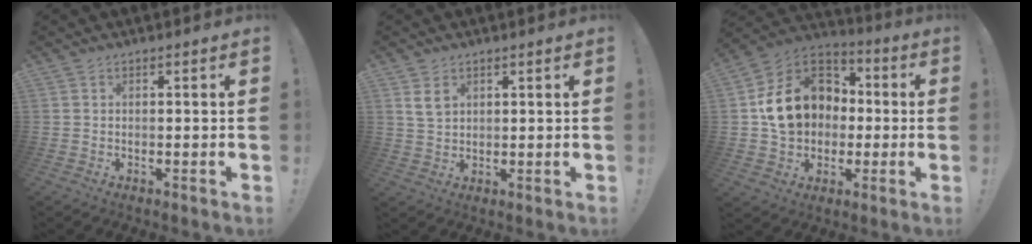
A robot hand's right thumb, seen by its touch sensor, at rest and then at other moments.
{"total": 4.4, "force": [2.3, 3.2, 2.1], "torque": [-0.023, -0.007, 0.042]}
{"total": 18.3, "force": [1.8, 14.9, 10.3], "torque": [-0.156, 0.017, 0.043]}